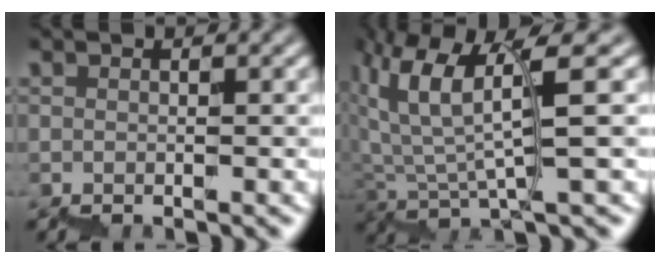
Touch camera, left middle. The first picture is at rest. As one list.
[{"total": 6.1, "force": [4.0, 0.6, 4.7], "torque": [-0.102, 0.006, 0.076]}]